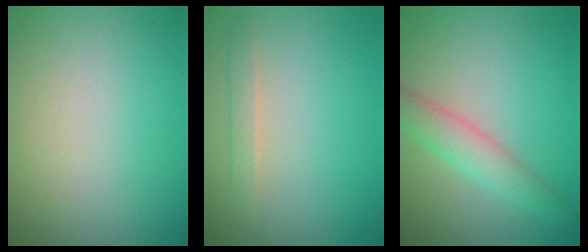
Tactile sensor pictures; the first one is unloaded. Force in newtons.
{"total": 1.2, "press": 1.2, "slide": 0.1}
{"total": 3.2, "press": 3.2, "slide": 0.1}